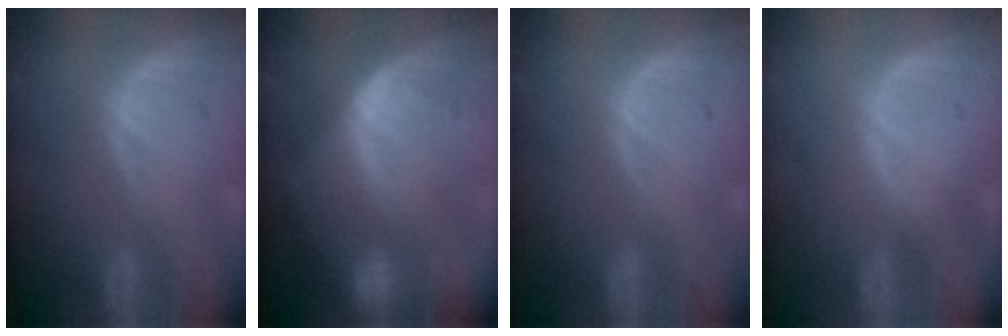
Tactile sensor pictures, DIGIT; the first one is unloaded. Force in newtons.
{"total": 7.9, "press": 7.4, "slide": 2.5}
{"total": 0.0}
{"total": 0.0}